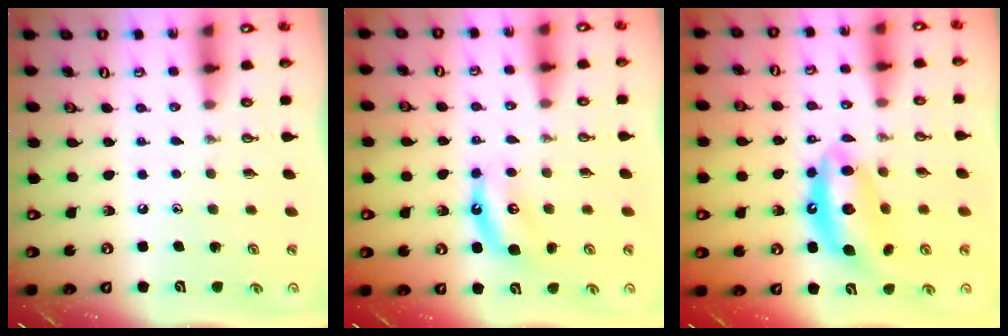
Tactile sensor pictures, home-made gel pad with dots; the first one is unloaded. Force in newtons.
{"total": 6.3, "press": 6.3, "slide": 0.6}
{"total": 12.1, "press": 12.1, "slide": 1.0}